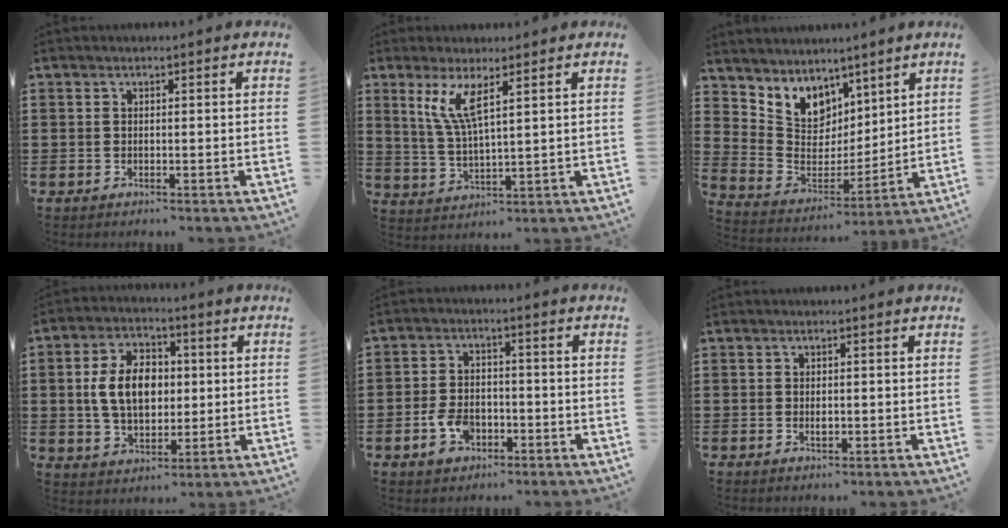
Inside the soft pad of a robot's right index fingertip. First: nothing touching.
{"total": 5.5, "force": [3.1, 1.2, 4.5], "torque": [-0.098, 0.002, 0.054]}
{"total": 6.9, "force": [4.9, 4.8, 0.3], "torque": [-0.055, -0.050, 0.093]}
{"total": 9.1, "force": [0.5, 6.1, 6.8], "torque": [-0.151, 0.012, 0.002]}
{"total": 4.7, "force": [-2.2, 2.9, 3.0], "torque": [-0.075, 0.000, -0.043]}
{"total": 1.1, "force": [-0.1, 0.3, 1.0], "torque": [-0.021, -0.005, 0.001]}